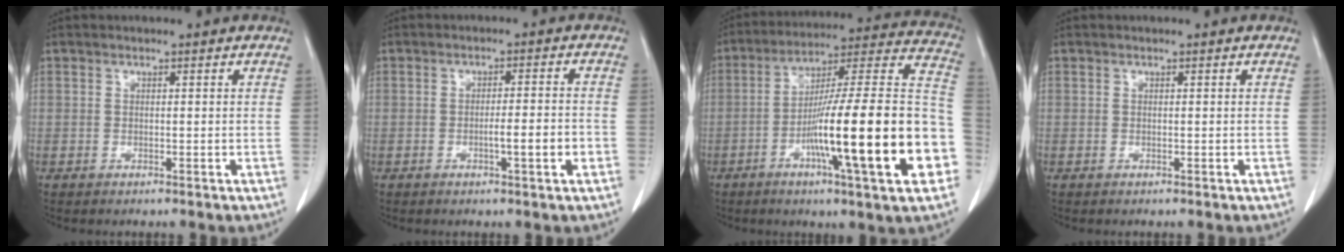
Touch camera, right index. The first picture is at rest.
{"total": 4.3, "force": [-1.6, 0.0, 4.0], "torque": [-0.059, -0.002, -0.023]}
{"total": 25.9, "force": [-7.6, 1.1, 24.7], "torque": [-0.305, 0.003, -0.124]}
{"total": 0.0}